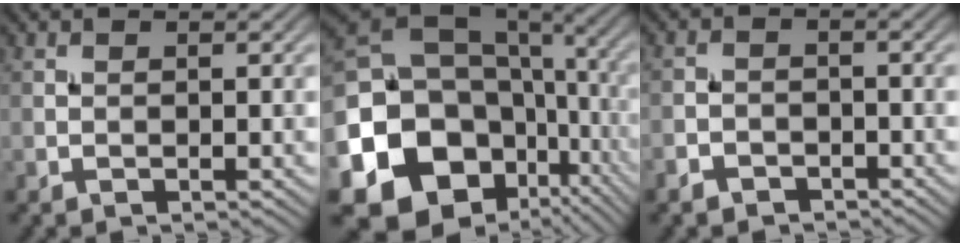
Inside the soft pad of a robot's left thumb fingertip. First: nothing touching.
{"total": 19.9, "force": [-4.8, 15.6, 11.3], "torque": [-0.273, -0.033, -0.070]}
{"total": 2.6, "force": [-2.1, 1.5, 0.7], "torque": [-0.010, -0.001, -0.045]}